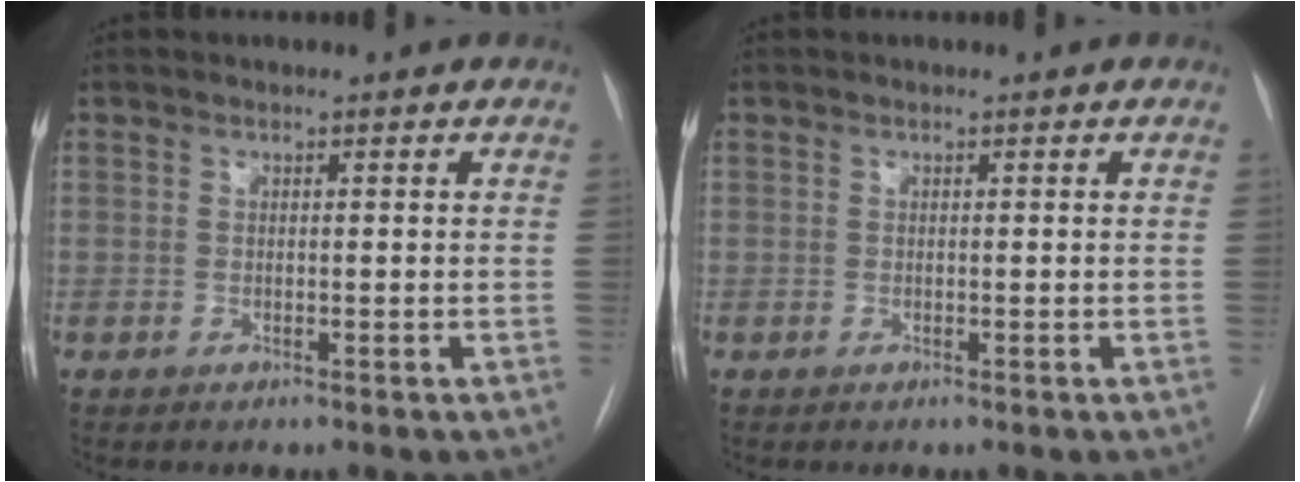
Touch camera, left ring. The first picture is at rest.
{"total": 0.0}